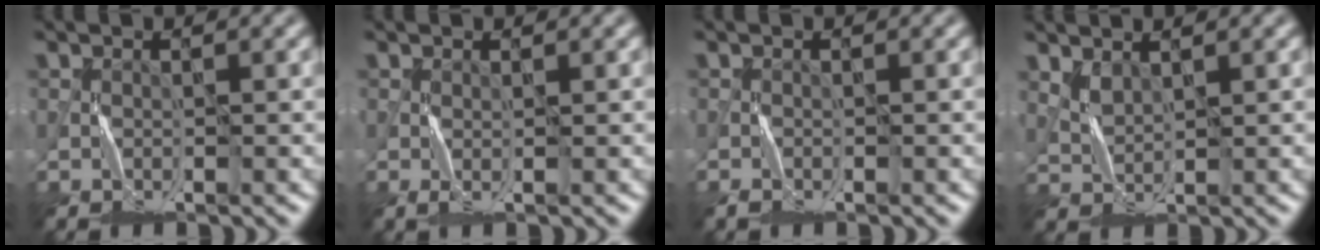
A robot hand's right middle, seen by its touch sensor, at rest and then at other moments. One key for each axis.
{"total": 0.6, "fx": 0.0, "fy": 0.1, "fz": 0.6, "tx": -0.018, "ty": 0.000, "tz": 0.003}
{"total": 1.2, "fx": -0.9, "fy": 0.4, "fz": 0.7, "tx": -0.019, "ty": -0.002, "tz": -0.019}
{"total": 1.4, "fx": 1.1, "fy": 0.5, "fz": 0.6, "tx": -0.021, "ty": -0.004, "tz": 0.030}